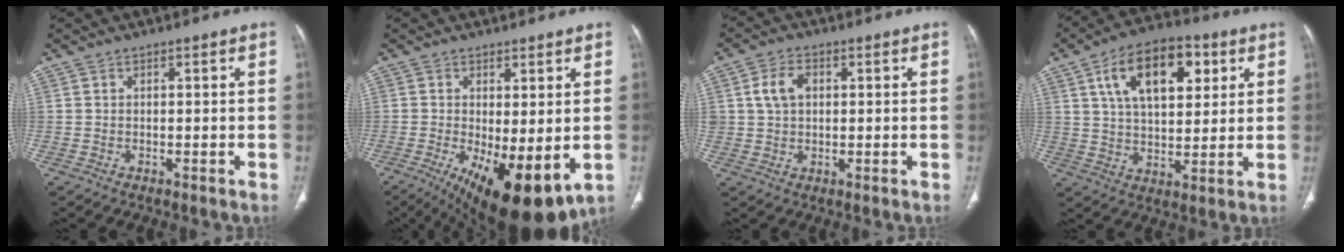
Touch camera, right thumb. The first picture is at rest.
{"total": 14.7, "force": [-4.1, 5.6, 12.9], "torque": [-0.197, -0.025, -0.042]}
{"total": 5.4, "force": [1.3, 3.8, 3.6], "torque": [-0.063, 0.006, 0.024]}
{"total": 16.6, "force": [6.4, 8.9, 12.4], "torque": [-0.169, -0.006, 0.106]}